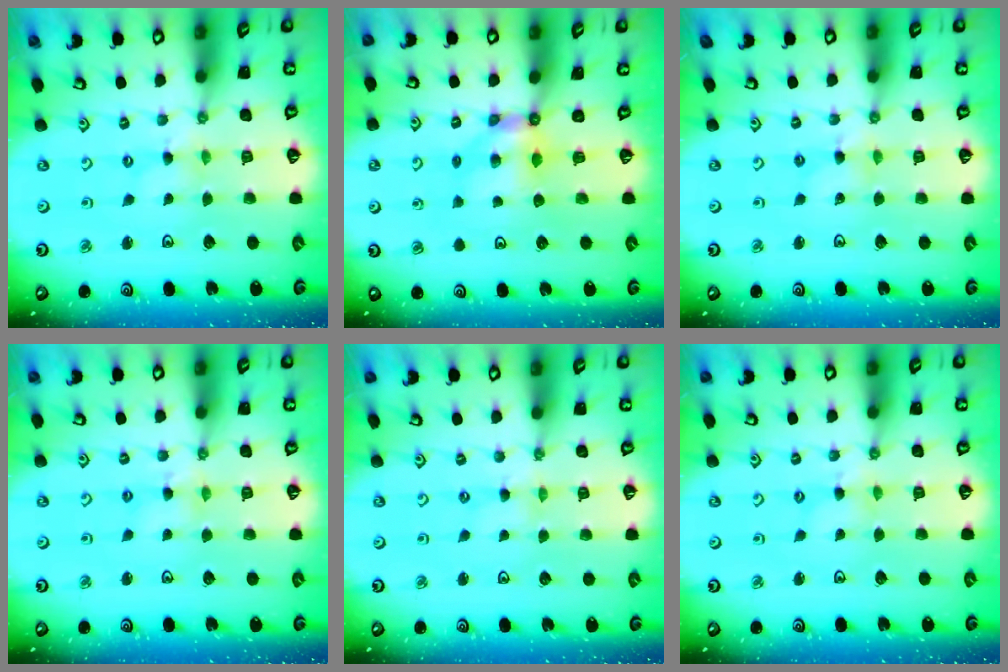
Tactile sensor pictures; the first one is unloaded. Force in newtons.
{"total": 5.8, "press": 5.8, "slide": 0.3}
{"total": 2.0, "press": 2.0, "slide": 0.3}
{"total": 4.3, "press": 4.3, "slide": 0.5}
{"total": 0.0}
{"total": 1.7, "press": 1.7, "slide": 0.3}